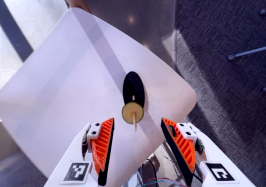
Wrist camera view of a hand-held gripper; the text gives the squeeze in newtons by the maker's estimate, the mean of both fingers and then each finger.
{"total": 0.0}